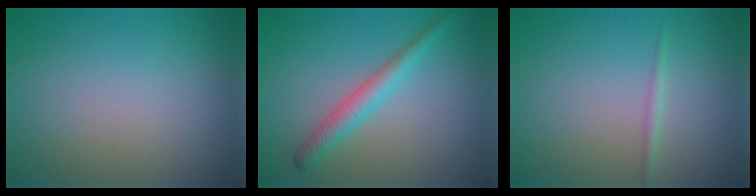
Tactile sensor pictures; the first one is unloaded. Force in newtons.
{"total": 2.6, "press": 2.6, "slide": 0.1}
{"total": 0.7, "press": 0.7, "slide": 0.0}